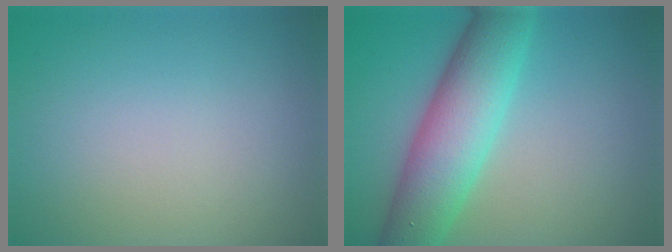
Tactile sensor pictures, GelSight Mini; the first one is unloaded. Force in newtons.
{"total": 6.8, "press": 6.8, "slide": 0.1}